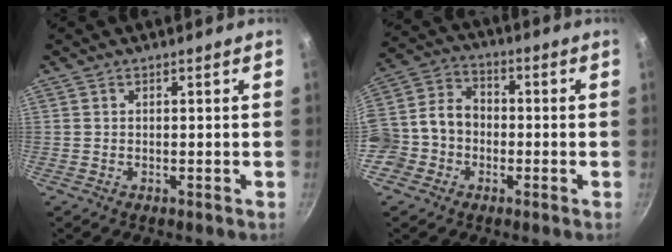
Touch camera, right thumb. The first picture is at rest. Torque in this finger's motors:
{"motor_torque": [2.32, 2.51, 1.36, -1.06, 0.28]}